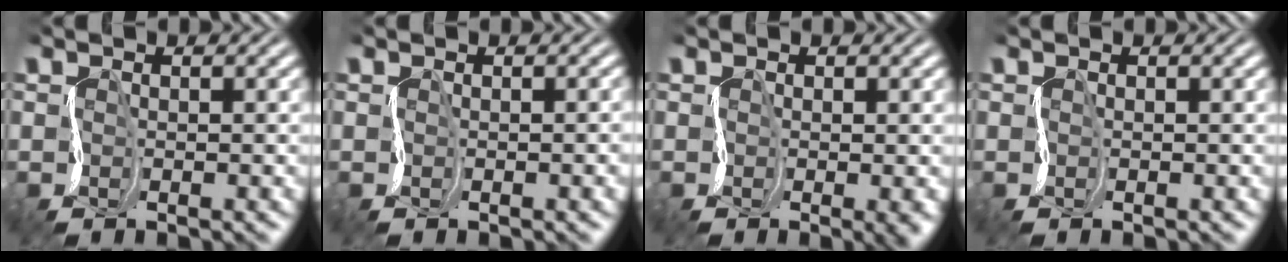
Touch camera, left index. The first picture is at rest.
{"total": 2.3, "force": [-0.4, 1.2, 1.9], "torque": [-0.007, 0.005, -0.007]}
{"total": 2.8, "force": [-0.7, 1.0, 2.5], "torque": [-0.041, -0.006, 0.003]}
{"total": 0.0}